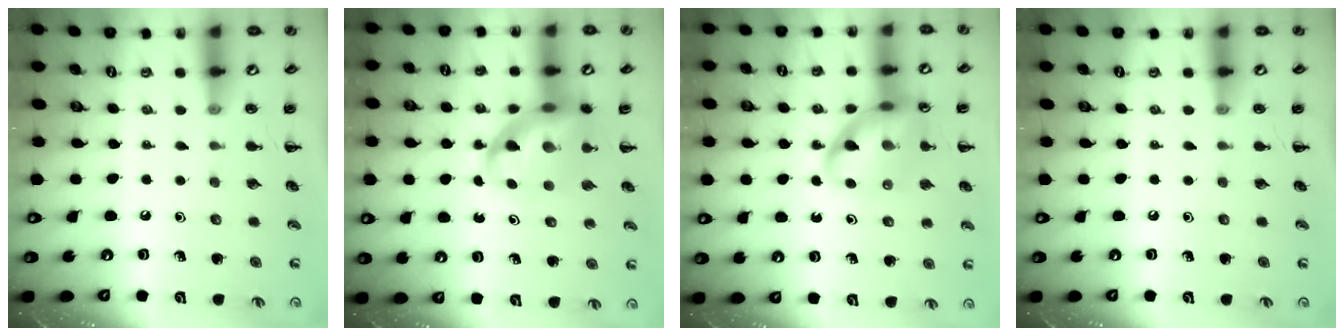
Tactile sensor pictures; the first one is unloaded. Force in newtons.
{"total": 11.7, "press": 11.3, "slide": 2.7}
{"total": 15.8, "press": 15.7, "slide": 2.0}
{"total": 0.0}